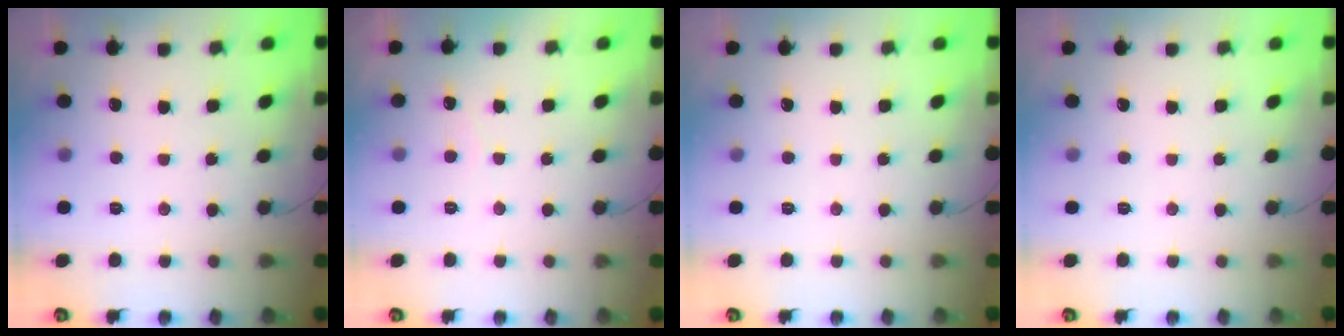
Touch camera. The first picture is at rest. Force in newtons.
{"total": 1.9, "press": 1.9, "slide": 0.2}
{"total": 0.0}
{"total": 0.0}